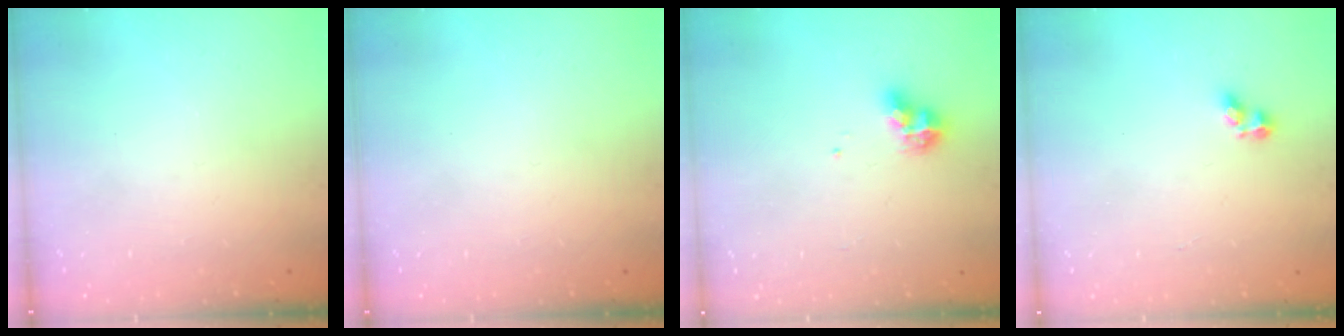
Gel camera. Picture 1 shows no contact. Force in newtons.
{"total": 0.0}
{"total": 7.8, "press": 7.7, "slide": 1.1}
{"total": 3.5, "press": 3.3, "slide": 1.2}